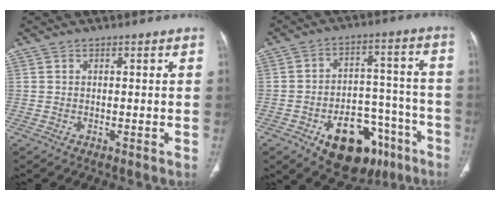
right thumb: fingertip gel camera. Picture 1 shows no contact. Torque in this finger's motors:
{"motor_torque": [3.00, 1.10, 0.80, -1.03, 0.07]}